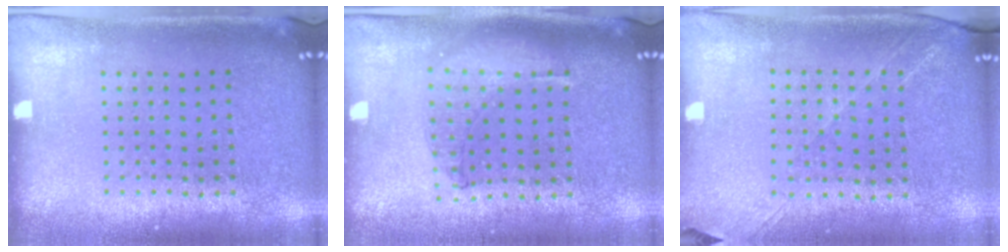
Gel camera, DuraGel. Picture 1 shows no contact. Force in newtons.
{"total": 1.0, "press": 1.0, "slide": 0.1}
{"total": 1.4, "press": 1.2, "slide": 0.7}